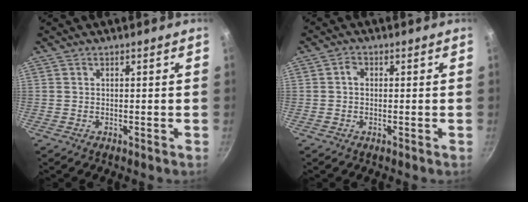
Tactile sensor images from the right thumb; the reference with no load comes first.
{"total": 1.8, "force": [0.1, 1.4, 1.1], "torque": [-0.019, 0.007, -0.002]}